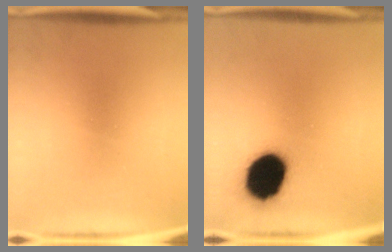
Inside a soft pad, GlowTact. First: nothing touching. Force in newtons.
{"total": 15.9}